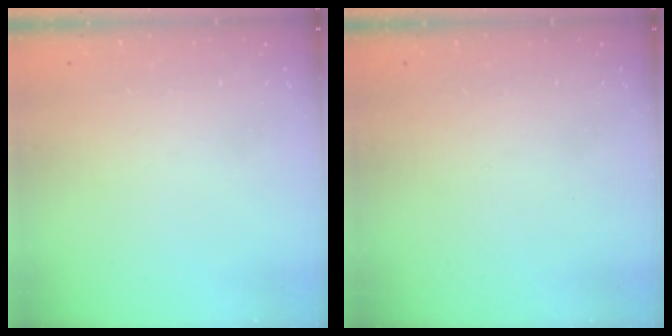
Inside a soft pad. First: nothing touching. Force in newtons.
{"total": 0.0}